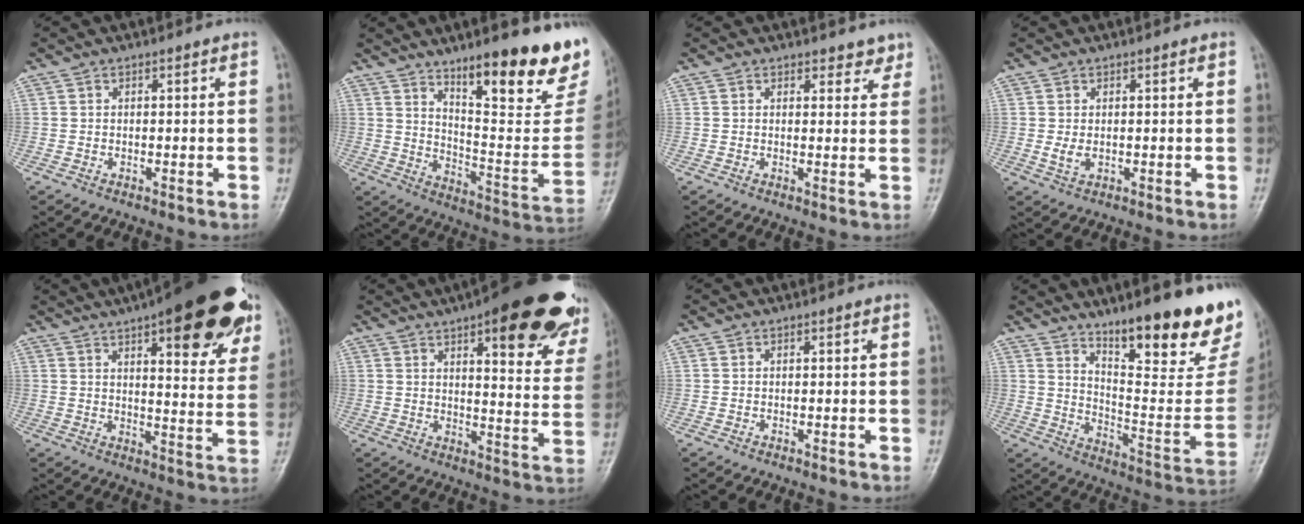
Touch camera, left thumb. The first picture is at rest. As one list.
[{"total": 24.1, "force": [15.6, 6.1, 17.3], "torque": [-0.199, -0.093, 0.235]}, {"total": 3.1, "force": [2.5, 1.6, 0.8], "torque": [0.017, -0.015, 0.027]}, {"total": 2.5, "force": [0.3, 1.4, 2.0], "torque": [-0.032, -0.005, 0.011]}, {"total": 23.9, "force": [13.5, 7.7, 18.2], "torque": [-0.206, -0.029, 0.175]}, {"total": 25.2, "force": [15.3, 7.4, 18.6], "torque": [-0.201, -0.055, 0.188]}, {"total": 0.0}, {"total": 24.8, "force": [16.5, 6.2, 17.5], "torque": [-0.209, -0.101, 0.245]}]